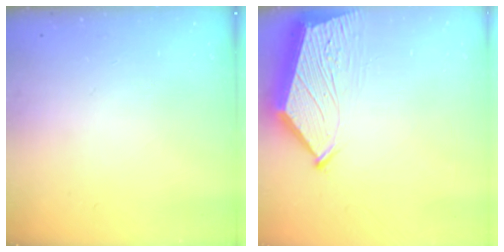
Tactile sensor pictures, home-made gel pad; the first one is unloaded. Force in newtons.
{"total": 7.9, "press": 7.8, "slide": 0.9}